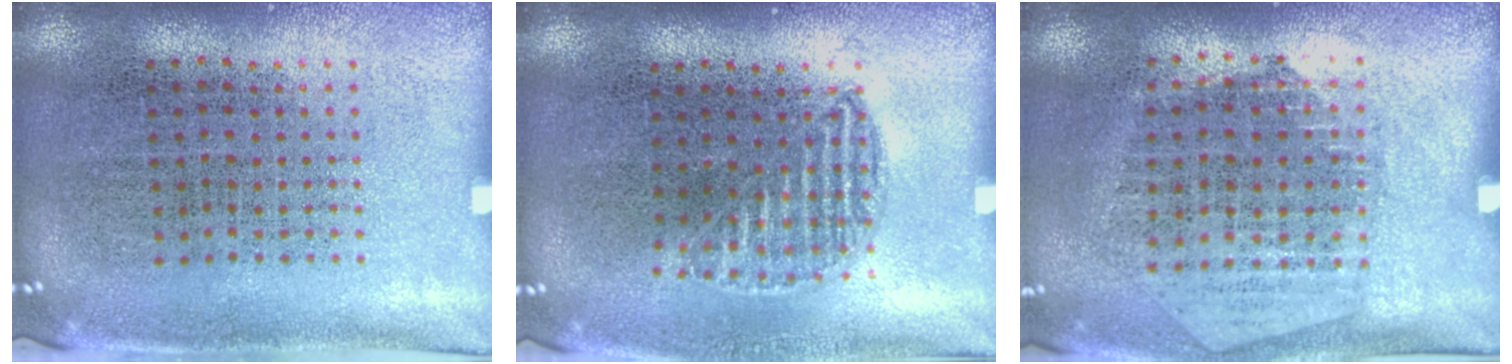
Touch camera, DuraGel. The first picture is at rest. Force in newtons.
{"total": 1.1, "press": 1.0, "slide": 0.4}
{"total": 1.3, "press": 1.1, "slide": 0.5}